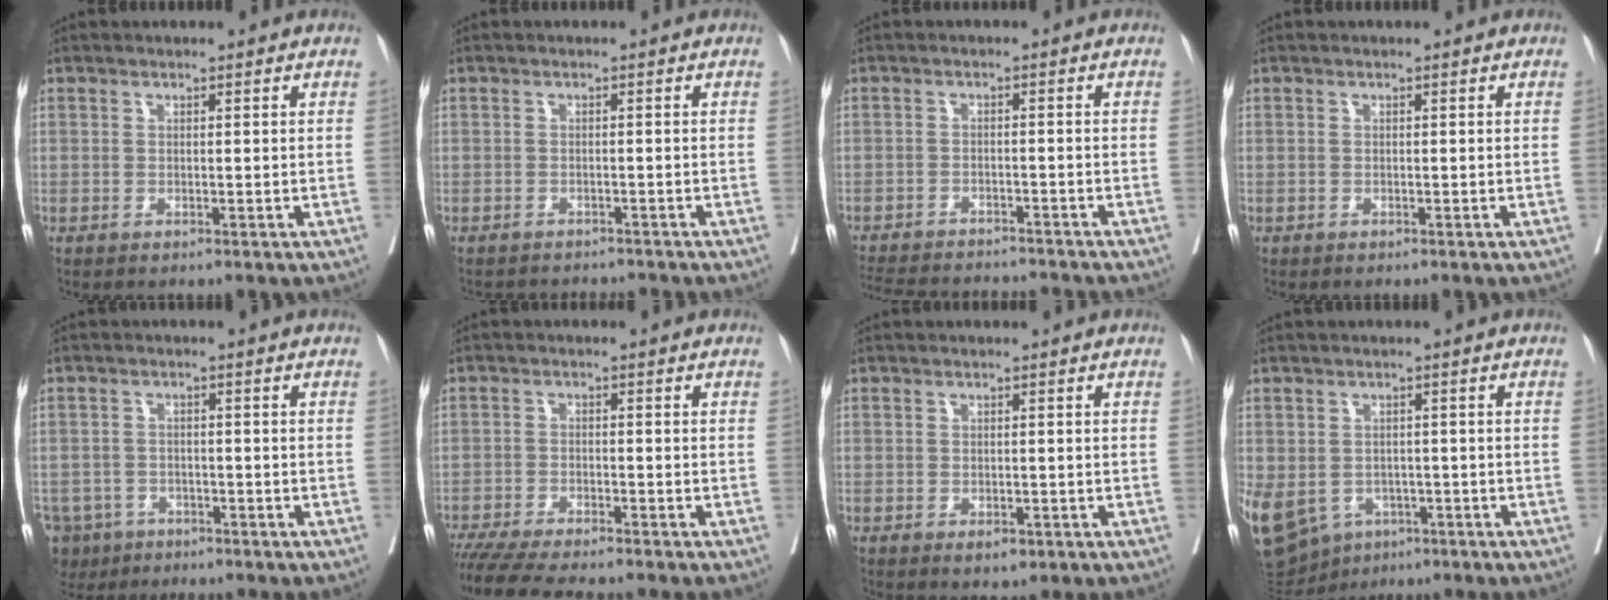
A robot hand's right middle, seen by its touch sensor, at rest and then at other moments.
{"total": 4.8, "force": [-4.6, 1.2, 0.3], "torque": [0.003, -0.005, -0.062]}
{"total": 14.5, "force": [-13.5, 2.3, 4.8], "torque": [-0.102, -0.011, -0.187]}
{"total": 0.0}
{"total": 8.1, "force": [-5.5, 5.8, 1.6], "torque": [-0.046, -0.005, -0.087]}
{"total": 10.5, "force": [-9.3, 0.7, 4.9], "torque": [-0.066, -0.020, -0.145]}
{"total": 1.8, "force": [-1.0, 0.9, 1.2], "torque": [-0.013, 0.001, -0.008]}
{"total": 25.5, "force": [-10.4, 20.5, 11.1], "torque": [-0.384, -0.018, -0.142]}